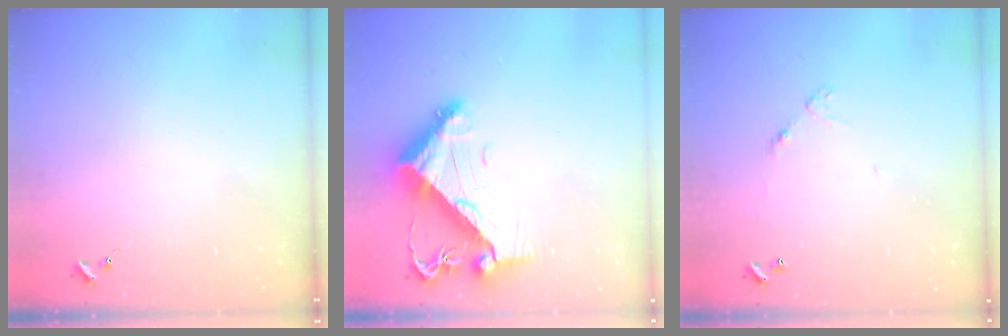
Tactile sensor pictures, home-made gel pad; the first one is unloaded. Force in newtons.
{"total": 11.0, "press": 10.9, "slide": 1.4}
{"total": 4.6, "press": 4.6, "slide": 0.3}